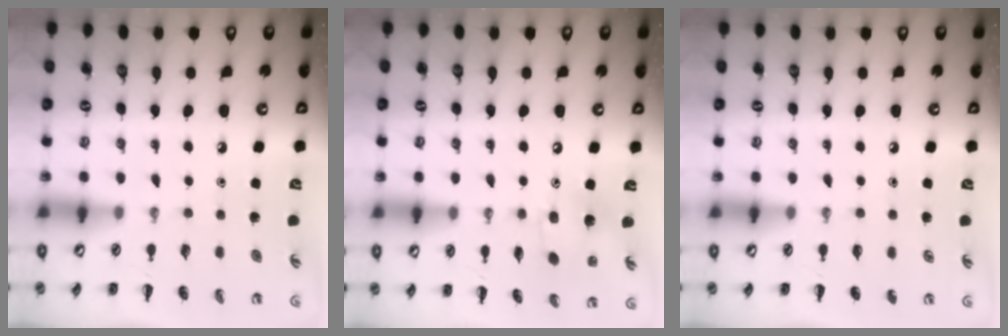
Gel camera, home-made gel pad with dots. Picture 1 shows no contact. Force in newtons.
{"total": 9.3, "press": 9.0, "slide": 2.2}
{"total": 0.0}